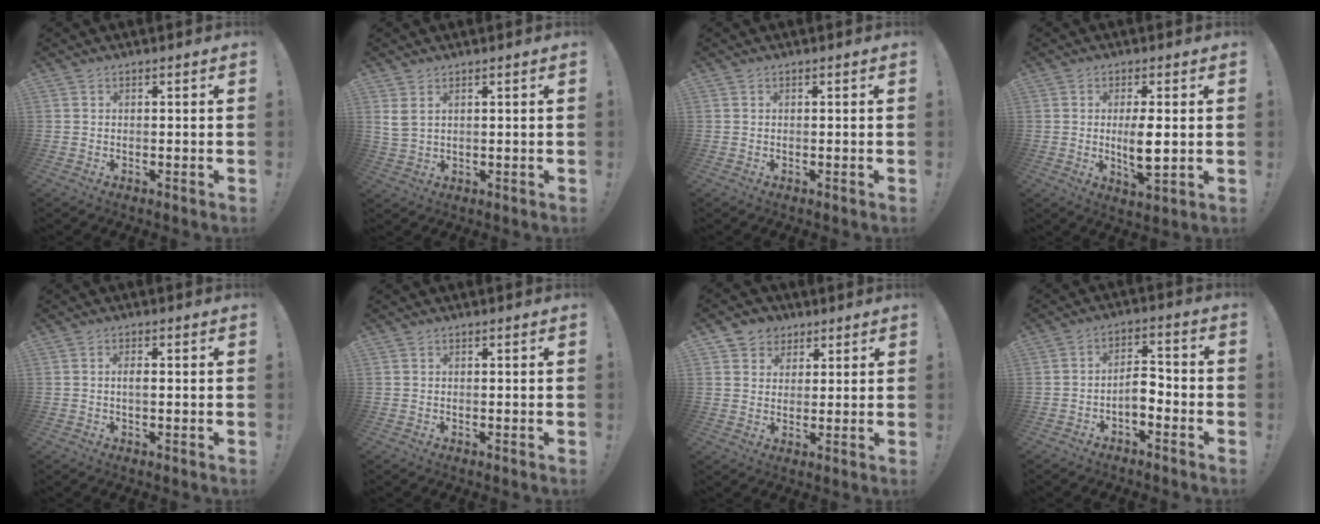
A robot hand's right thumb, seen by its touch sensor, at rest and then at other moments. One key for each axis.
{"total": 3.5, "fx": 1.8, "fy": 1.7, "fz": 2.4, "tx": -0.041, "ty": -0.005, "tz": 0.034}
{"total": 0.0}
{"total": 7.4, "fx": 0.1, "fy": 2.5, "fz": 6.9, "tx": -0.123, "ty": -0.018, "tz": -0.003}
{"total": 2.0, "fx": -0.2, "fy": 0.7, "fz": 1.9, "tx": -0.029, "ty": 0.002, "tz": -0.005}
{"total": 0.0}
{"total": 5.4, "fx": 2.4, "fy": 4.8, "fz": 0.7, "tx": -0.008, "ty": -0.016, "tz": 0.048}
{"total": 6.9, "fx": -3.1, "fy": 3.6, "fz": 5.0, "tx": -0.100, "ty": 0.016, "tz": -0.056}